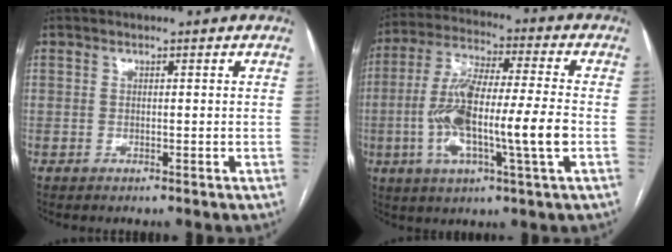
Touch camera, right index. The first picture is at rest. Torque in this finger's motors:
{"motor_torque": [1.73, -0.41, 1.00, 0.21]}